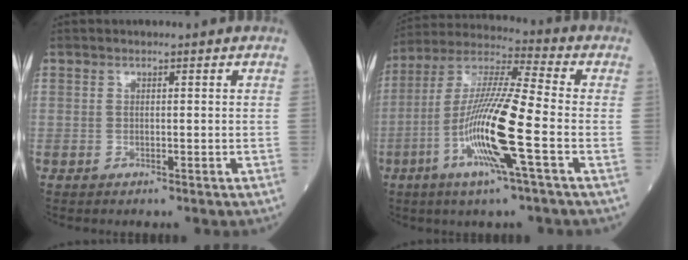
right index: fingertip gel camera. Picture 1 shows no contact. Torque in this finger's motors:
{"motor_torque": [0.76, -0.30, 1.06, 0.21]}